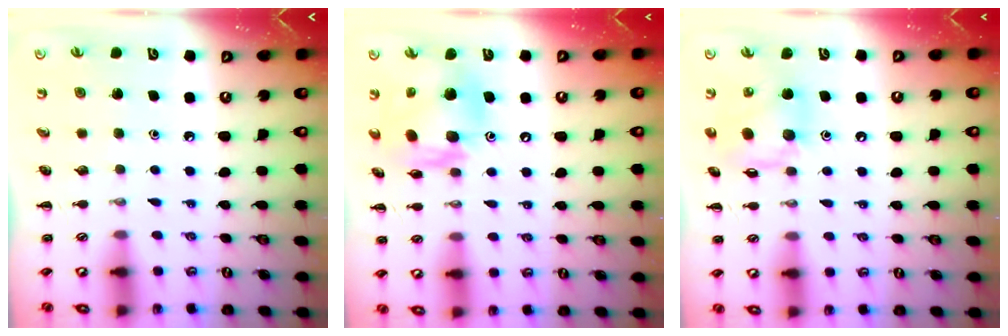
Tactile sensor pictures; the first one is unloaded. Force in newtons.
{"total": 13.1, "press": 12.5, "slide": 3.8}
{"total": 11.7, "press": 11.4, "slide": 2.5}